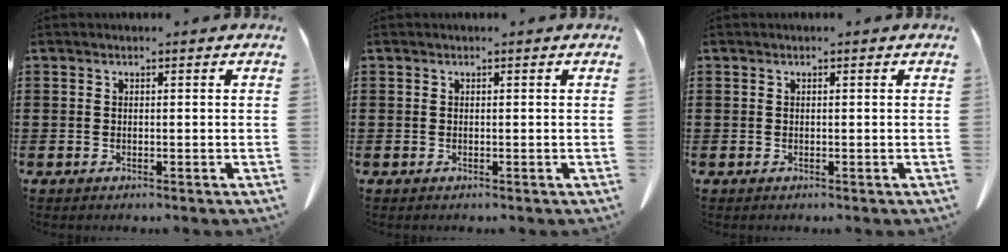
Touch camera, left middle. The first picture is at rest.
{"total": 0.0}
{"total": 0.0}